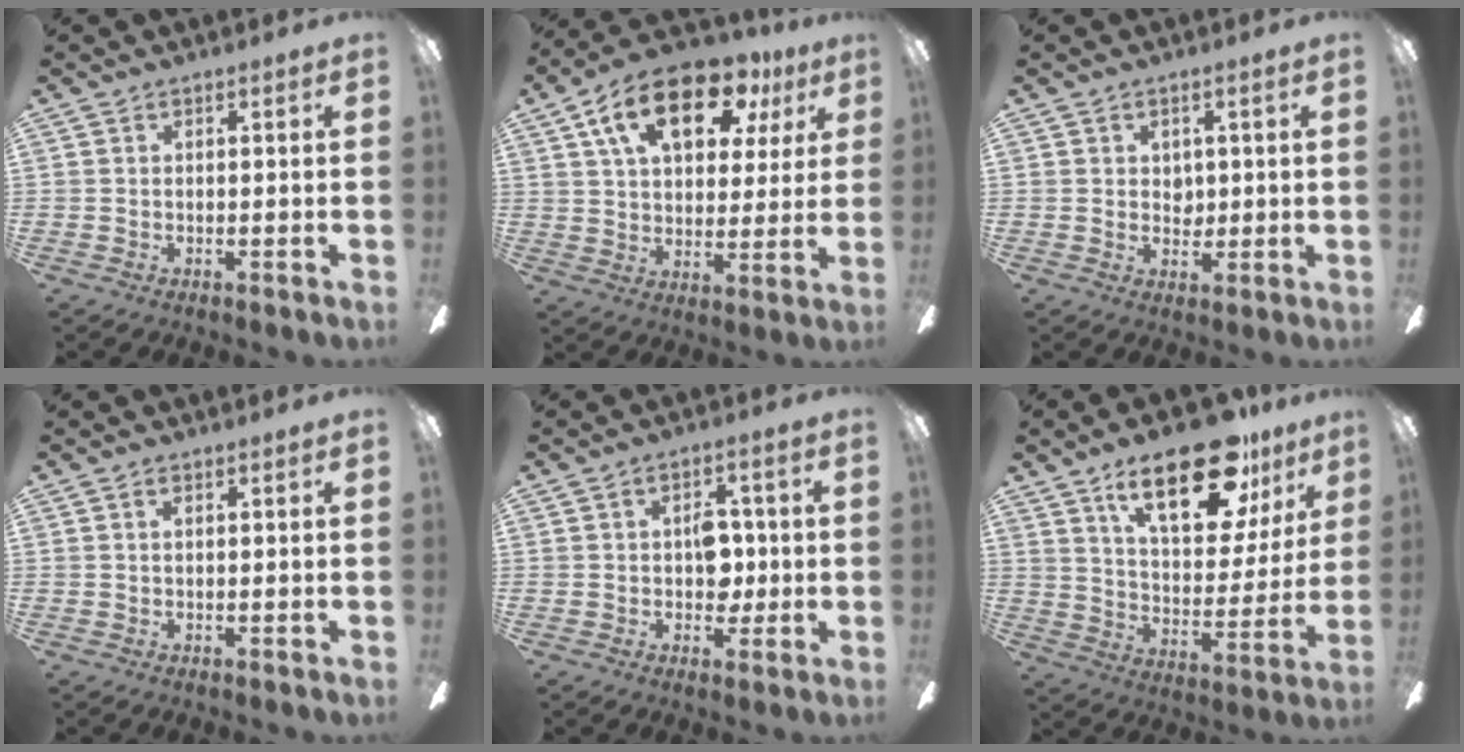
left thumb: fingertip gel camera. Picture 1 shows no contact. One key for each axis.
{"total": 18.5, "fx": 9.5, "fy": 9.9, "fz": 12.4, "tx": -0.204, "ty": -0.021, "tz": 0.163}
{"total": 2.9, "fx": 1.0, "fy": 2.2, "fz": 1.5, "tx": -0.016, "ty": -0.001, "tz": 0.015}
{"total": 1.0, "fx": 0.3, "fy": 0.4, "fz": 0.9, "tx": -0.020, "ty": 0.004, "tz": 0.005}
{"total": 6.8, "fx": 0.3, "fy": 4.8, "fz": 4.8, "tx": -0.069, "ty": 0.008, "tz": 0.003}
{"total": 24.4, "fx": 15.0, "fy": 10.4, "fz": 16.2, "tx": -0.240, "ty": -0.071, "tz": 0.248}